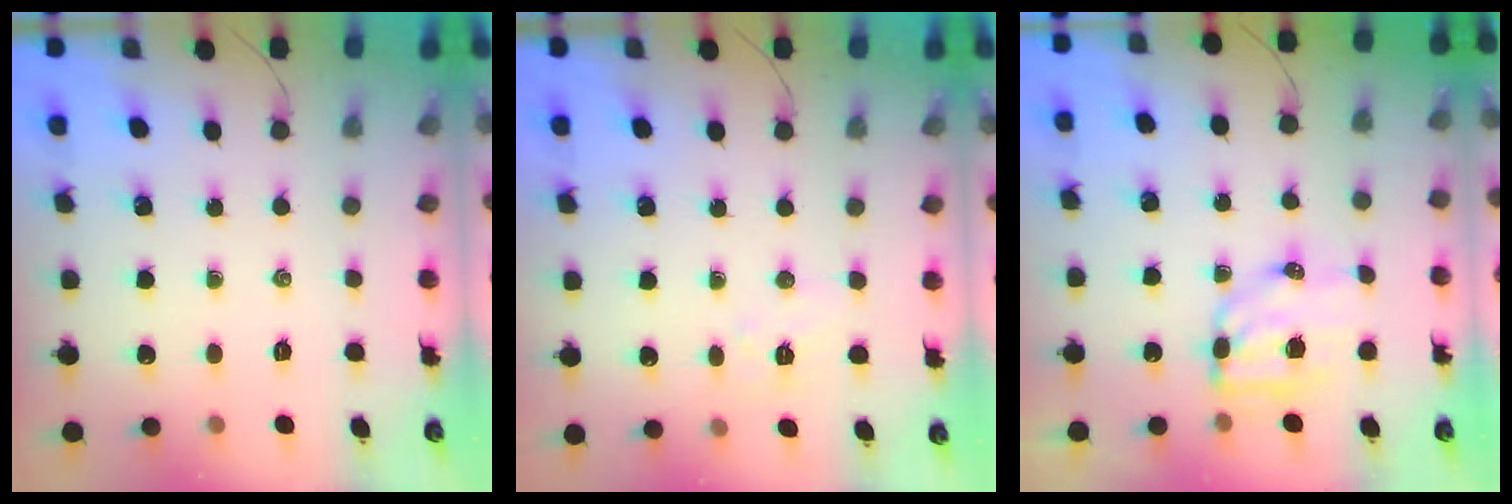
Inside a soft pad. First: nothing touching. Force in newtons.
{"total": 4.8, "press": 4.8, "slide": 0.9}
{"total": 7.0, "press": 7.0, "slide": 0.8}